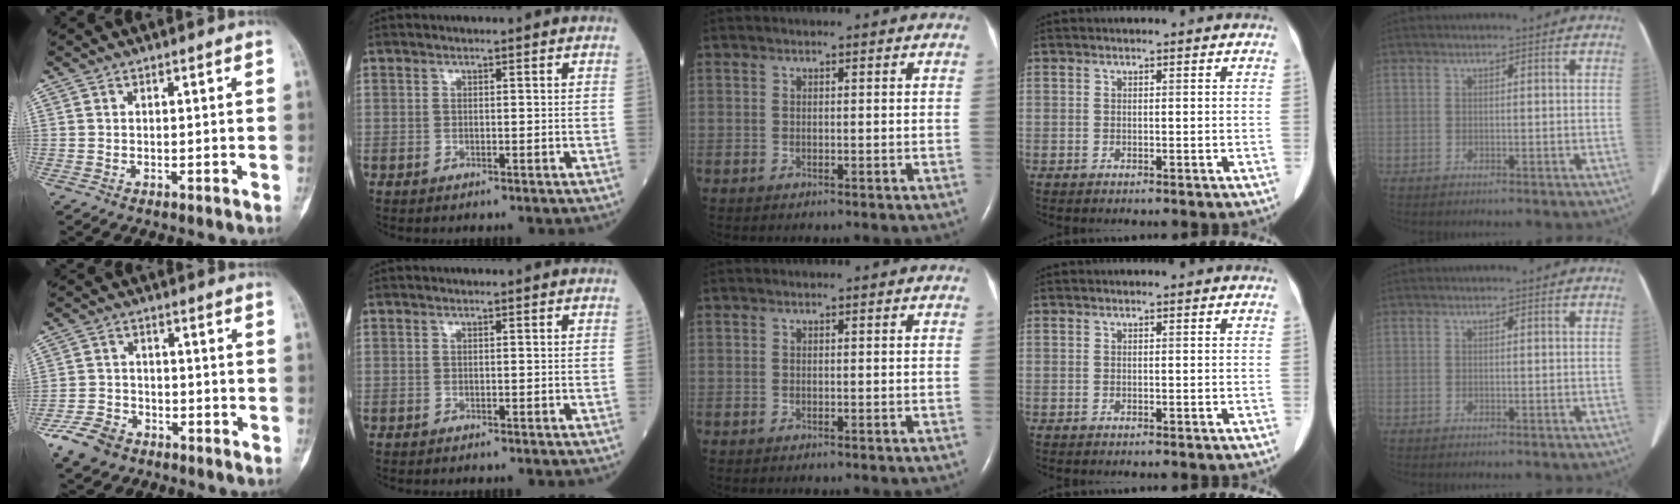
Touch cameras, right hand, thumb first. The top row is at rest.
{"thumb": {"total": 7.4, "force": [-4.8, 4.7, 2.9], "torque": [-0.049, 0.022, -0.091]}}